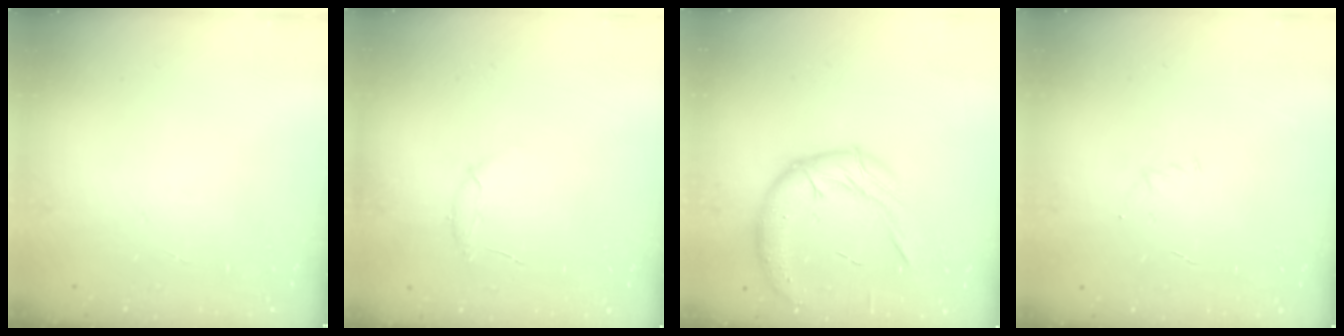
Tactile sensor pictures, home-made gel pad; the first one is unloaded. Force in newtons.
{"total": 6.9, "press": 6.7, "slide": 1.8}
{"total": 16.1, "press": 15.9, "slide": 2.5}
{"total": 2.9, "press": 2.8, "slide": 0.8}